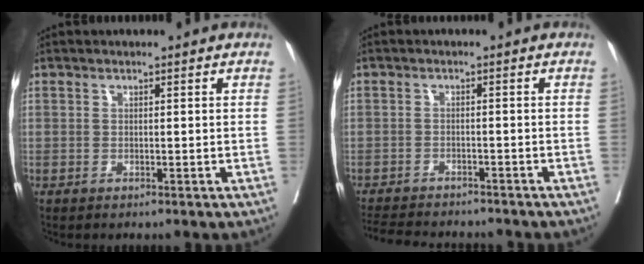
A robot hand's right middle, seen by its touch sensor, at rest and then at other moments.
{"total": 11.7, "force": [-10.7, 2.3, 4.1], "torque": [-0.082, -0.010, -0.147]}